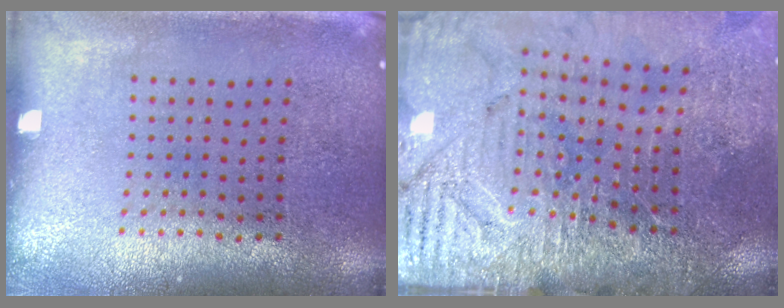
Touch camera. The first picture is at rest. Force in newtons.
{"total": 3.7, "press": 3.6, "slide": 0.7}